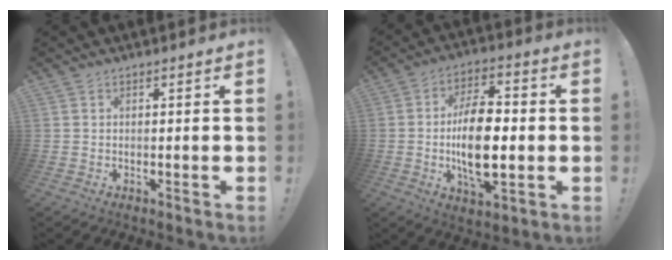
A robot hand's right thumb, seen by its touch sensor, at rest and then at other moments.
{"total": 16.3, "force": [-1.6, 7.9, 14.1], "torque": [-0.255, 0.000, -0.034]}